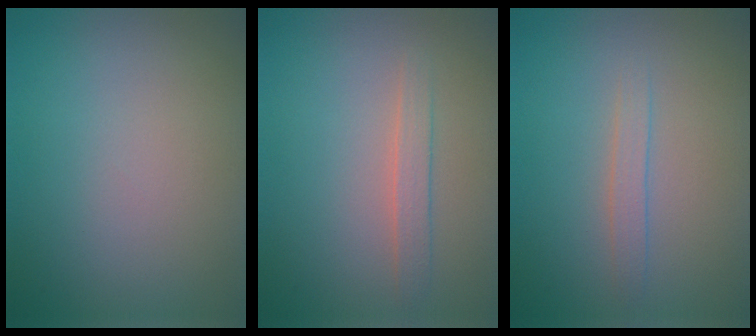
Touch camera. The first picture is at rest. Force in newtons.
{"total": 1.5, "press": 1.5, "slide": 0.1}
{"total": 1.3, "press": 1.3, "slide": 0.1}